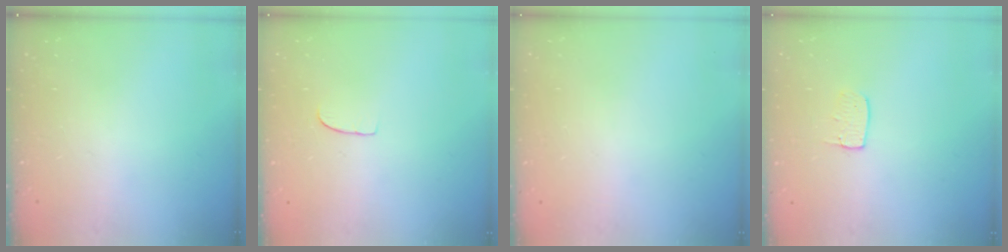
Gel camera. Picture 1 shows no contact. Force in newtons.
{"total": 5.0, "press": 4.9, "slide": 0.5}
{"total": 0.0}
{"total": 6.0, "press": 6.0, "slide": 0.3}